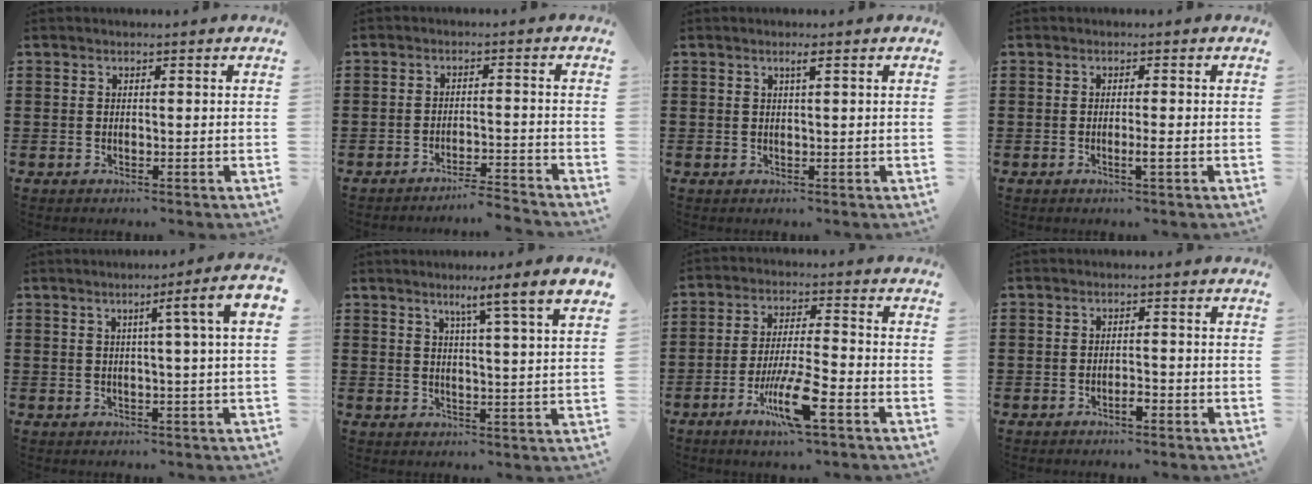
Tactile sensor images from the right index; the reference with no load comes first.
{"total": 3.4, "force": [-3.3, -0.2, 0.4], "torque": [-0.012, -0.003, -0.071]}
{"total": 1.2, "force": [0.5, 0.0, 1.1], "torque": [-0.020, 0.000, 0.008]}
{"total": 1.7, "force": [-0.6, -0.1, 1.6], "torque": [-0.033, -0.006, -0.015]}
{"total": 6.0, "force": [1.1, -0.4, 5.9], "torque": [-0.103, -0.010, 0.010]}
{"total": 4.7, "force": [2.8, -0.9, 3.6], "torque": [-0.066, -0.022, 0.035]}
{"total": 9.3, "force": [-4.6, 1.5, 8.0], "torque": [-0.164, -0.008, -0.087]}
{"total": 1.8, "force": [-1.1, 0.5, 1.4], "torque": [-0.028, 0.000, -0.019]}